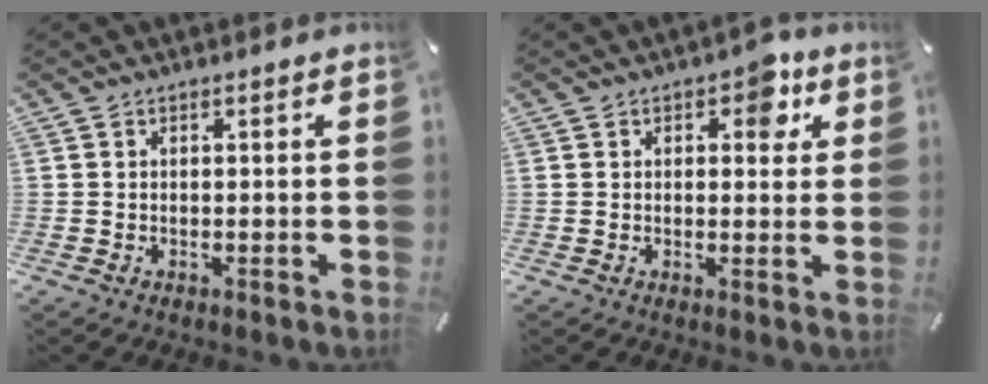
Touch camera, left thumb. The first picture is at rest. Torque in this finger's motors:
{"motor_torque": [0.83, 0.75, 0.29, -0.48, 0.12]}